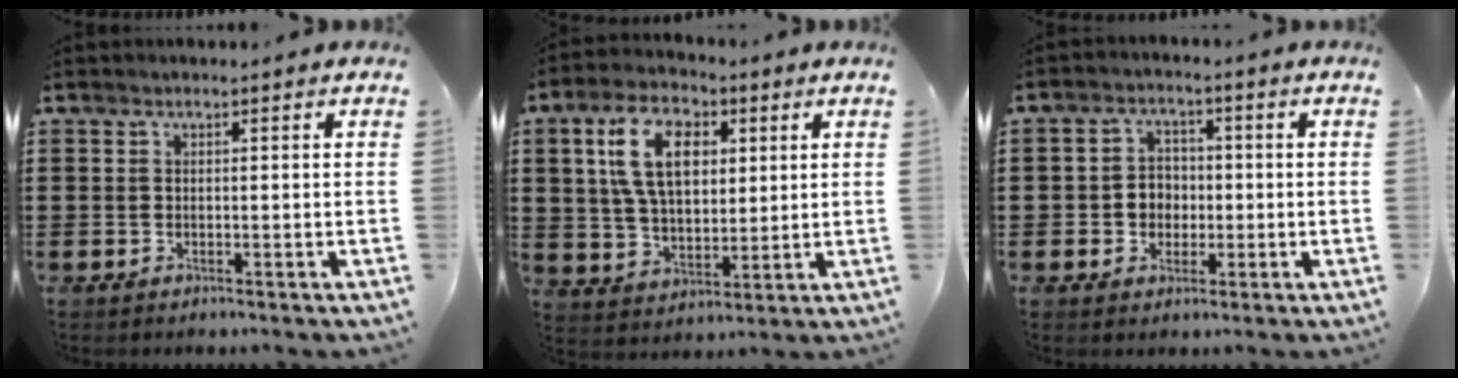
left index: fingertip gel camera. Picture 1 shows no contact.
{"total": 10.9, "force": [3.9, 6.2, 8.0], "torque": [-0.176, 0.013, 0.068]}
{"total": 3.9, "force": [-0.6, 3.5, 1.6], "torque": [-0.041, 0.008, -0.016]}